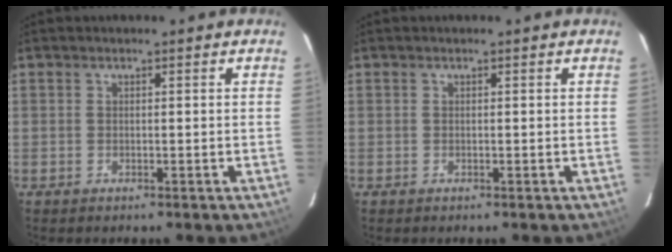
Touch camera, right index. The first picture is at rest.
{"total": 0.0}